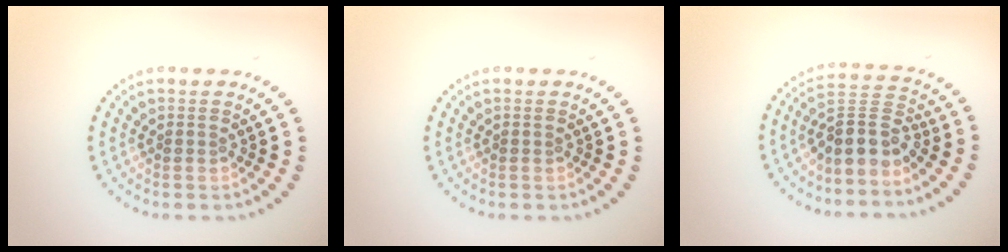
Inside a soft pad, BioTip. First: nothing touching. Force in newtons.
{"total": 0.0}
{"total": 4.0, "press": 3.3, "slide": 2.2}